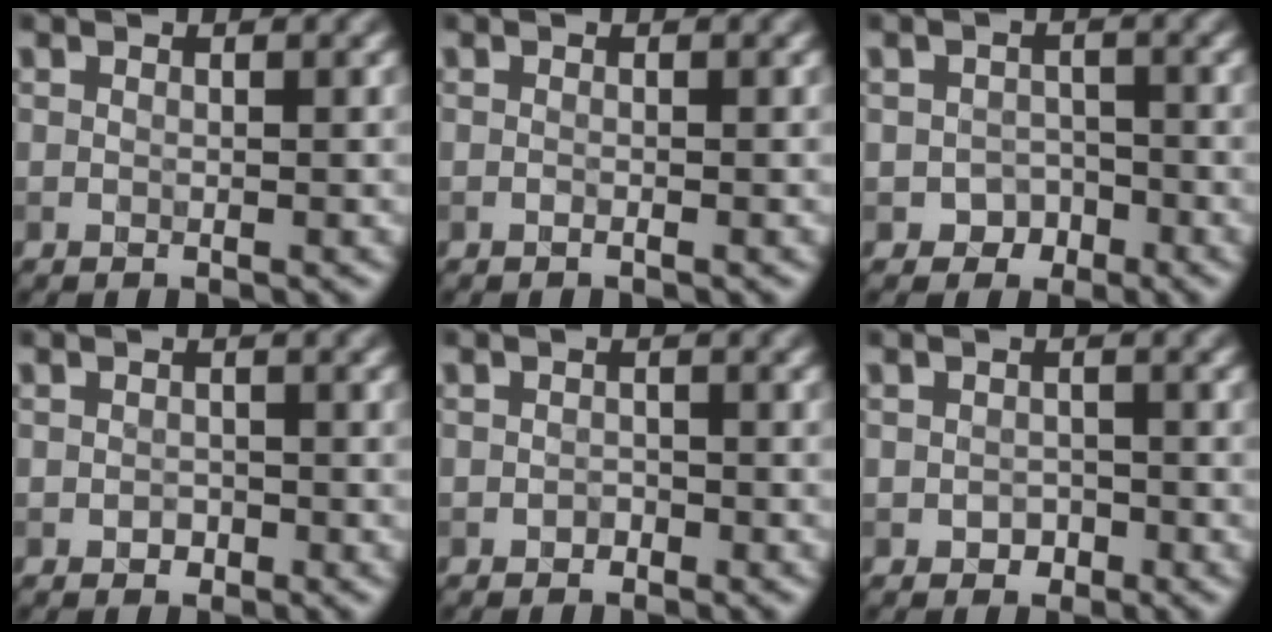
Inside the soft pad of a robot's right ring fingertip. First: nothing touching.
{"total": 0.0}
{"total": 2.0, "force": [-1.1, 1.6, 0.1], "torque": [0.014, 0.008, -0.023]}
{"total": 0.8, "force": [-0.4, 0.7, 0.2], "torque": [-0.001, -0.002, -0.008]}
{"total": 0.8, "force": [-0.5, 0.6, 0.1], "torque": [0.002, 0.001, -0.010]}
{"total": 1.2, "force": [-0.5, 1.0, 0.3], "torque": [0.003, 0.000, -0.012]}